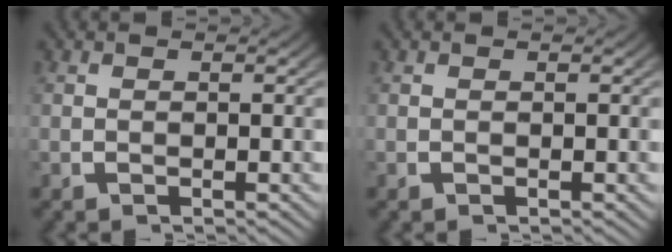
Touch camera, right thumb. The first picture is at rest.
{"total": 0.0}